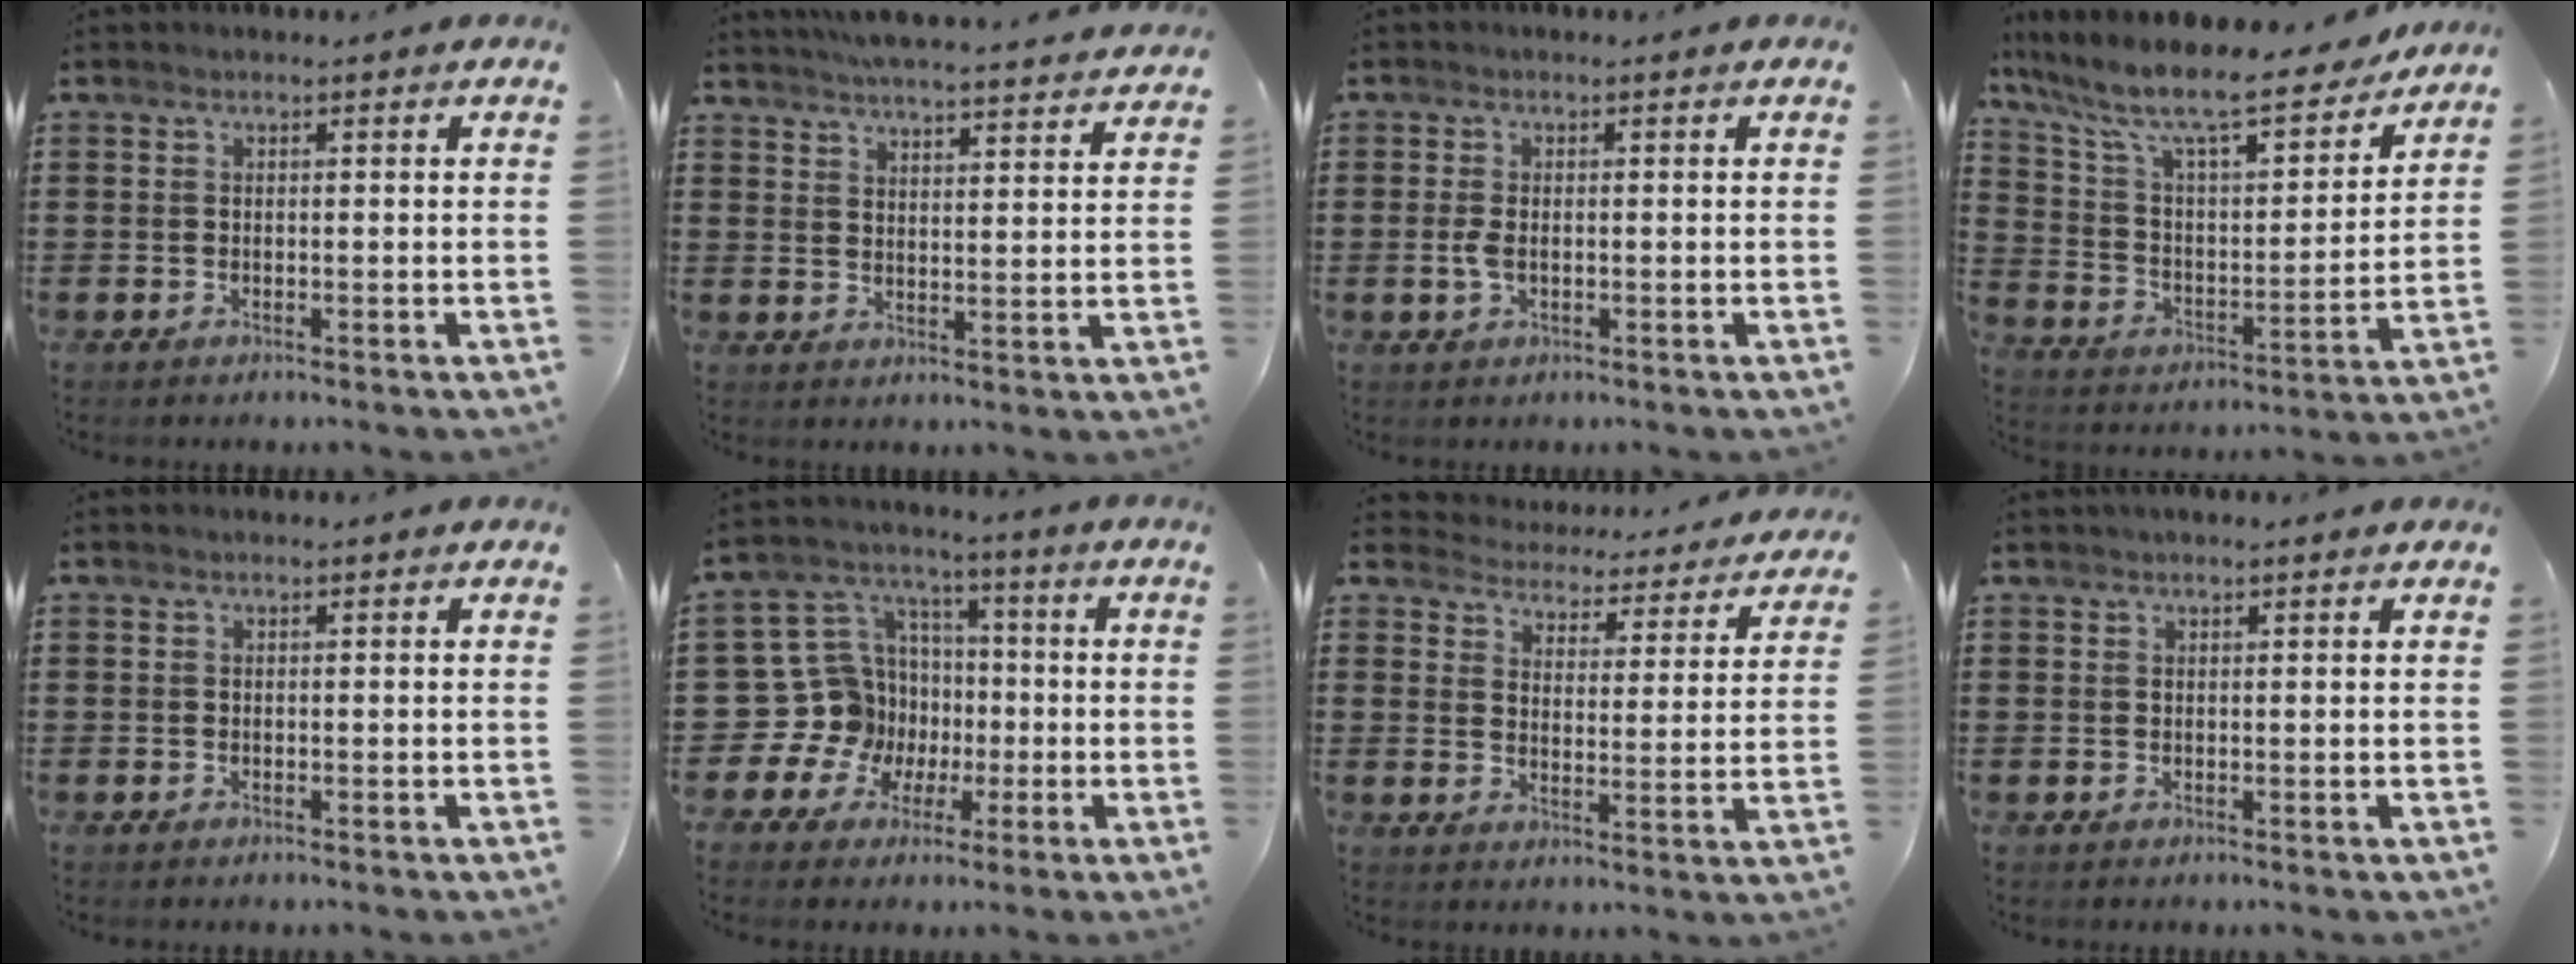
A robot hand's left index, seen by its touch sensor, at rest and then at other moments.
{"total": 5.5, "force": [5.3, -0.6, 1.0], "torque": [-0.039, -0.033, 0.094]}
{"total": 2.2, "force": [-0.2, 1.1, 2.0], "torque": [-0.052, -0.005, -0.009]}
{"total": 11.6, "force": [9.7, 1.6, 6.1], "torque": [-0.151, -0.067, 0.163]}
{"total": 0.0}
{"total": 14.4, "force": [-2.4, 13.5, 4.4], "torque": [-0.165, -0.011, -0.014]}
{"total": 3.9, "force": [3.9, 0.2, -0.3], "torque": [-0.022, -0.038, 0.062]}
{"total": 0.9, "force": [0.8, 0.1, 0.4], "torque": [-0.009, 0.001, 0.015]}